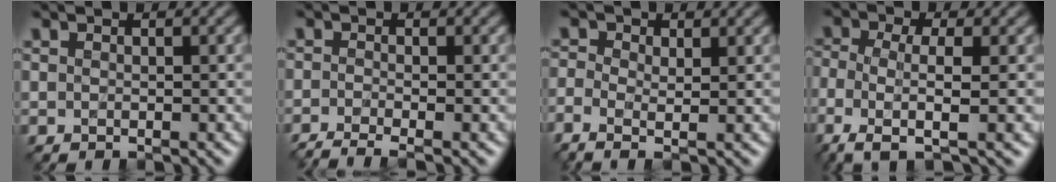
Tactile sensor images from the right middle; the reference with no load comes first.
{"total": 2.8, "force": [-2.1, 0.5, 1.8], "torque": [-0.032, -0.009, -0.049]}
{"total": 2.6, "force": [-0.4, 1.3, 2.2], "torque": [-0.056, -0.007, -0.012]}
{"total": 5.7, "force": [-2.1, 1.6, 5.0], "torque": [-0.105, -0.005, -0.049]}